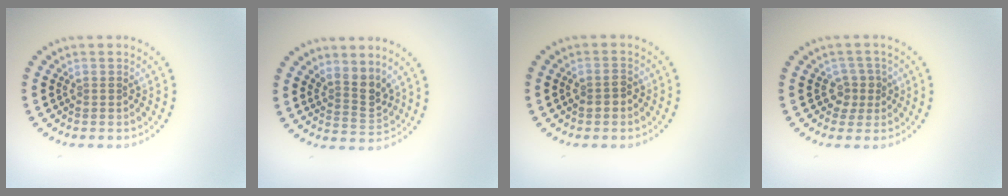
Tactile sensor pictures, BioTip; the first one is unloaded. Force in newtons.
{"total": 2.8, "press": 2.0, "slide": 1.9}
{"total": 1.4, "press": 1.4, "slide": 0.4}
{"total": 1.9, "press": 1.5, "slide": 1.1}